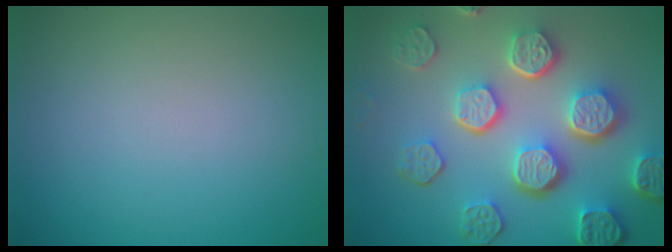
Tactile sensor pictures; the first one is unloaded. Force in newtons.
{"total": 8.2, "press": 6.1, "slide": 5.5}